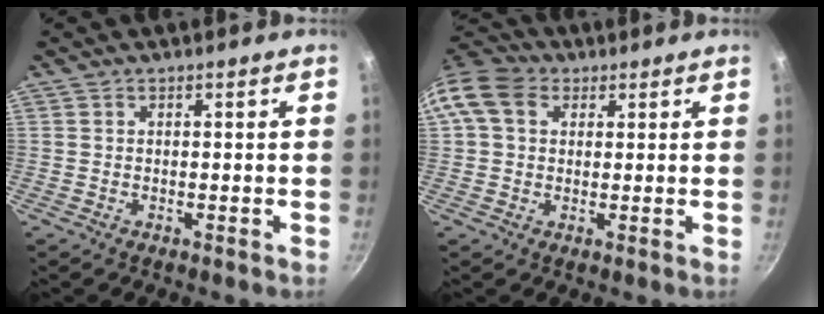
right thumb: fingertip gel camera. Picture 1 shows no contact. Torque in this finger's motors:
{"motor_torque": [-0.37, 1.84, 0.41, -0.34, 0.10]}